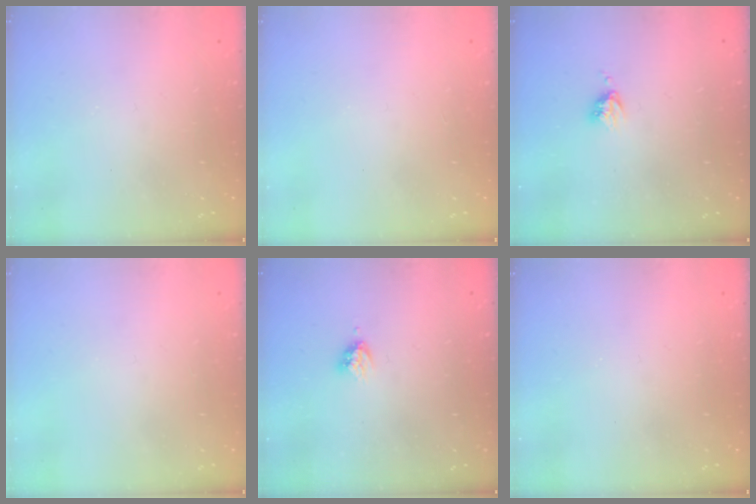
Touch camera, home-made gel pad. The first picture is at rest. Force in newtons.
{"total": 0.0}
{"total": 3.5, "press": 3.4, "slide": 0.4}
{"total": 0.0}
{"total": 3.1, "press": 3.1, "slide": 0.4}
{"total": 0.0}